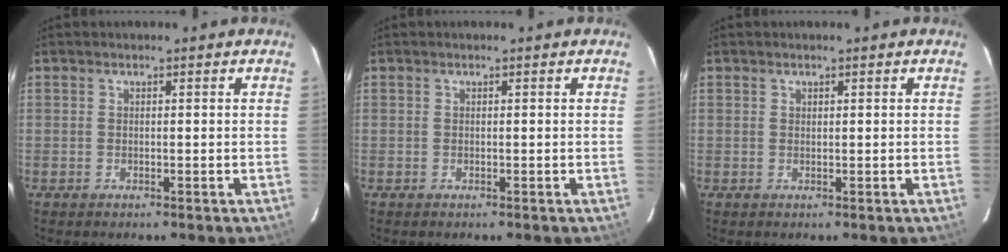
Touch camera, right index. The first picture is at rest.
{"total": 0.0}
{"total": 0.0}